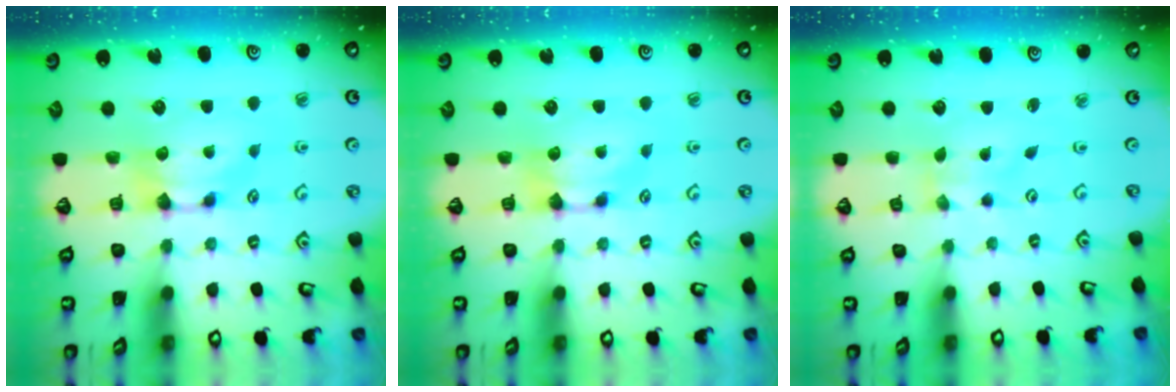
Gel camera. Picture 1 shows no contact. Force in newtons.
{"total": 0.0}
{"total": 2.4, "press": 2.4, "slide": 0.7}